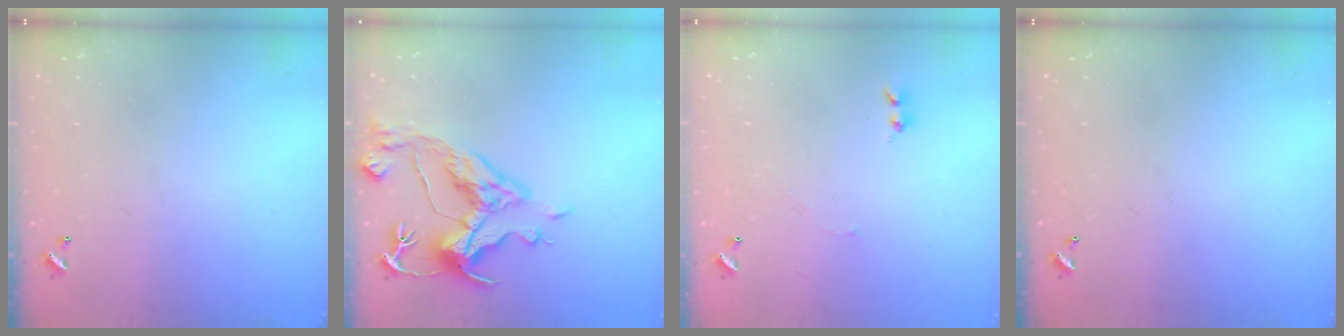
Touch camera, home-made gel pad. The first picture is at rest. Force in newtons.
{"total": 8.7, "press": 8.5, "slide": 1.9}
{"total": 1.5, "press": 1.4, "slide": 0.6}
{"total": 0.0}